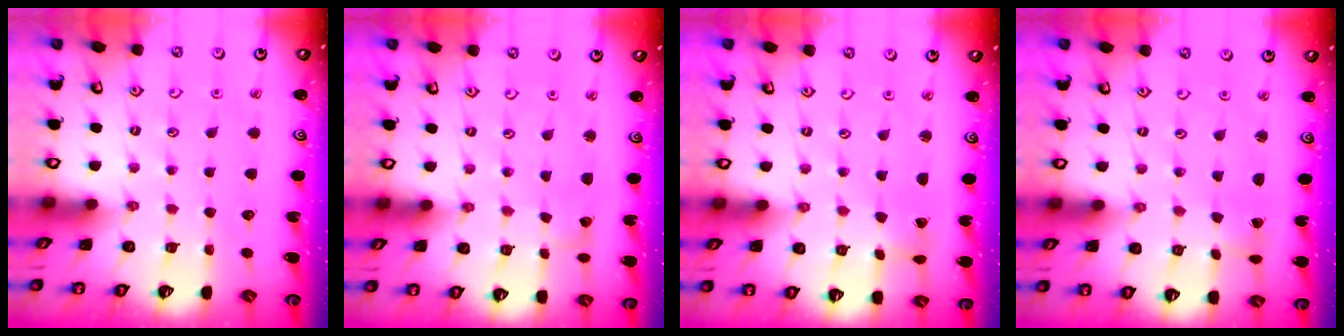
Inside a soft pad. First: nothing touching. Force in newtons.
{"total": 3.1, "press": 3.1, "slide": 0.3}
{"total": 1.2, "press": 1.2, "slide": 0.2}
{"total": 0.6, "press": 0.6, "slide": 0.0}